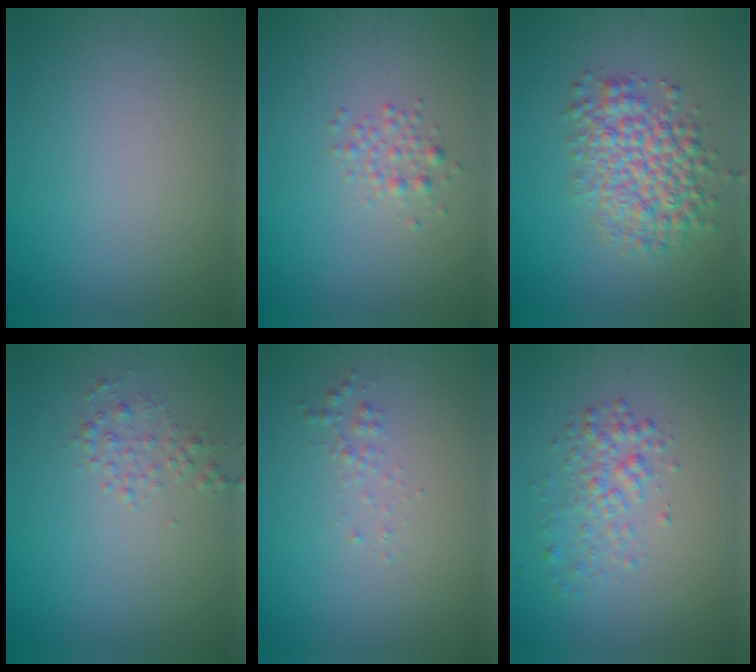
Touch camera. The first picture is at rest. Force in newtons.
{"total": 1.4, "press": 1.4, "slide": 0.1}
{"total": 5.5, "press": 5.5, "slide": 0.1}
{"total": 1.5, "press": 1.5, "slide": 0.0}
{"total": 0.9, "press": 0.9, "slide": 0.0}
{"total": 2.5, "press": 2.5, "slide": 0.1}